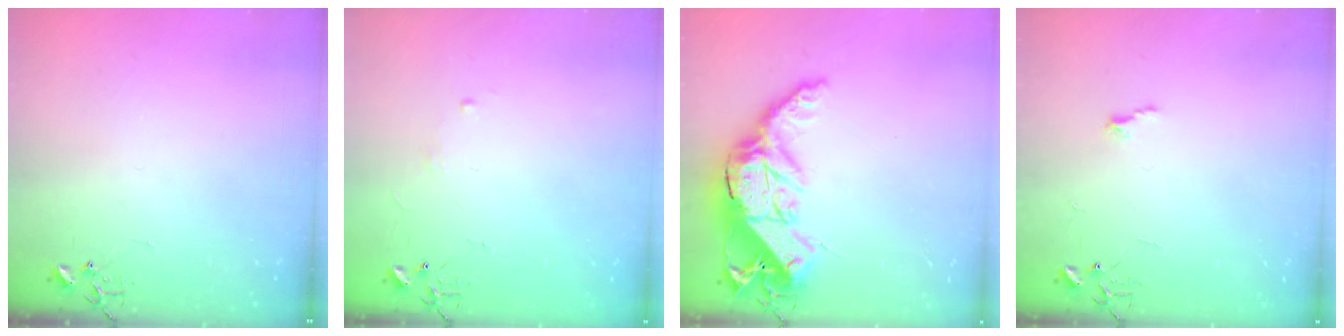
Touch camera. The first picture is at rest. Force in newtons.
{"total": 2.9, "press": 2.8, "slide": 0.5}
{"total": 19.6, "press": 19.6, "slide": 1.2}
{"total": 4.7, "press": 4.7, "slide": 0.7}